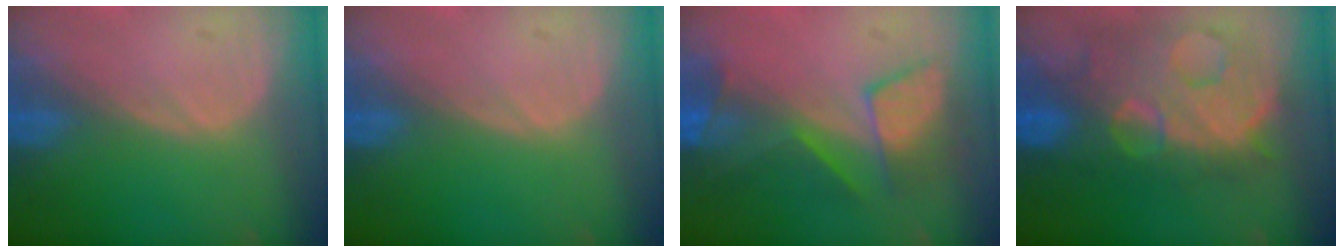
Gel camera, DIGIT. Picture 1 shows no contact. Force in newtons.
{"total": 0.0}
{"total": 8.0, "press": 7.4, "slide": 3.0}
{"total": 12.2, "press": 12.1, "slide": 1.3}